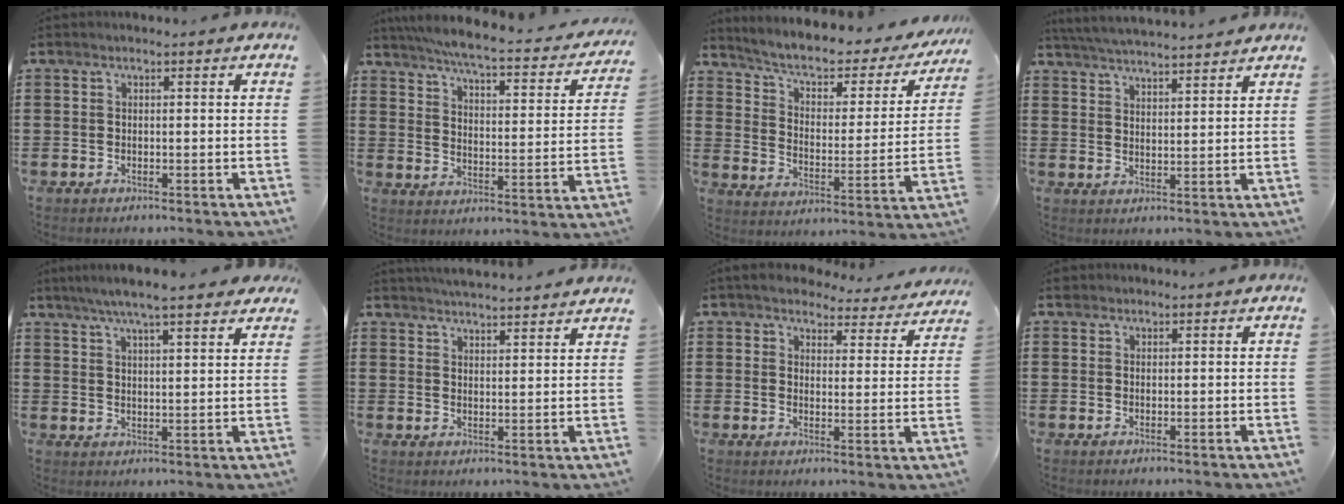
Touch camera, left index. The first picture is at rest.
{"total": 5.3, "force": [4.8, -0.3, 2.4], "torque": [-0.071, -0.038, 0.075]}
{"total": 5.0, "force": [3.4, 1.9, 3.1], "torque": [-0.076, -0.022, 0.049]}
{"total": 4.5, "force": [4.5, -0.4, 0.7], "torque": [-0.029, -0.023, 0.079]}
{"total": 6.0, "force": [5.1, 0.4, 3.2], "torque": [-0.077, -0.011, 0.088]}
{"total": 3.8, "force": [3.8, -0.3, 0.3], "torque": [-0.016, -0.017, 0.068]}
{"total": 4.4, "force": [4.3, 0.8, 0.9], "torque": [-0.039, -0.022, 0.075]}
{"total": 0.8, "force": [0.6, 0.4, 0.1], "torque": [-0.004, 0.004, 0.012]}